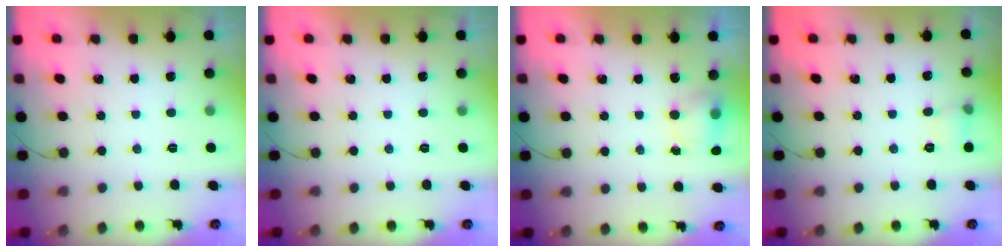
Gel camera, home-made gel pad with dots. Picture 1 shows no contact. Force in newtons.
{"total": 0.0}
{"total": 4.9, "press": 4.8, "slide": 0.7}
{"total": 5.2, "press": 4.9, "slide": 1.7}